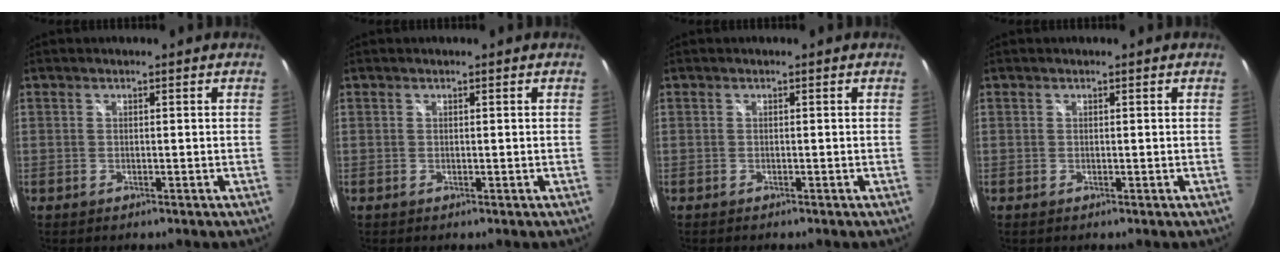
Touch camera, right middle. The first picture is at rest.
{"total": 0.0}
{"total": 0.7, "force": [-0.6, 0.2, 0.2], "torque": [-0.004, -0.005, -0.010]}
{"total": 0.0}